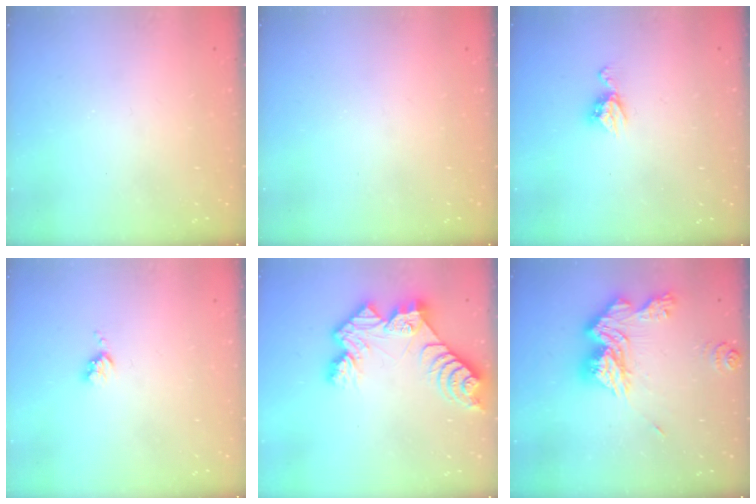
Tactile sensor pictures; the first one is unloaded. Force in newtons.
{"total": 0.0}
{"total": 6.0, "press": 6.0, "slide": 0.4}
{"total": 3.6, "press": 3.6, "slide": 0.6}
{"total": 12.3, "press": 12.3, "slide": 1.3}
{"total": 16.0, "press": 16.0, "slide": 1.5}